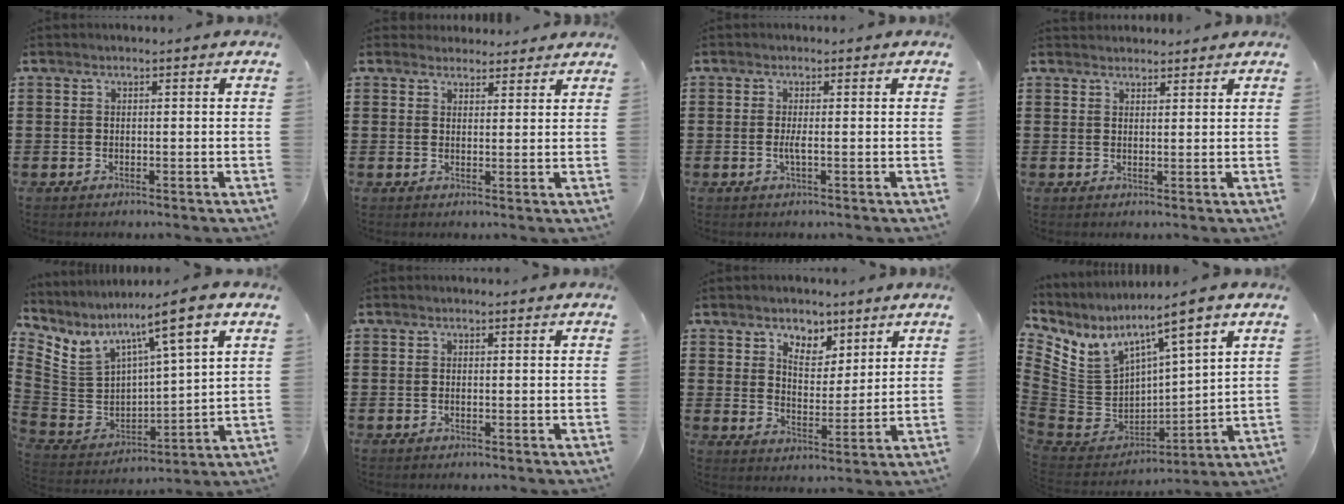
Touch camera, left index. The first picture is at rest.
{"total": 2.7, "force": [2.5, 0.9, -0.1], "torque": [-0.006, -0.001, 0.049]}
{"total": 1.6, "force": [-0.3, 0.1, 1.6], "torque": [-0.038, -0.005, -0.007]}
{"total": 1.8, "force": [1.8, 0.4, -0.1], "torque": [-0.002, 0.001, 0.035]}
{"total": 6.7, "force": [4.0, 2.5, 4.8], "torque": [-0.115, -0.028, 0.060]}
{"total": 0.0}
{"total": 5.0, "force": [3.7, 3.2, 1.1], "torque": [-0.028, -0.005, 0.064]}
{"total": 6.4, "force": [4.4, 3.1, 3.6], "torque": [-0.095, -0.034, 0.074]}